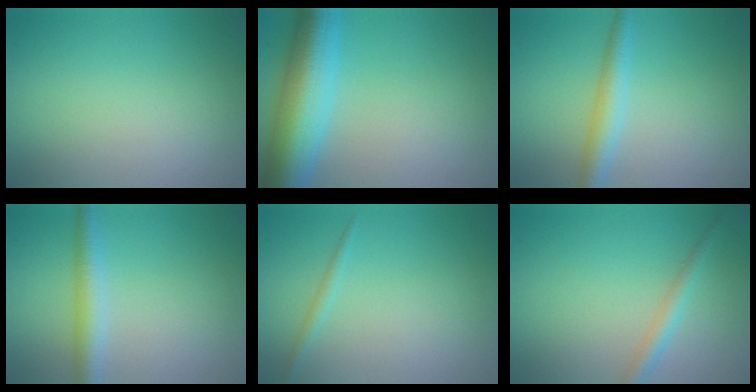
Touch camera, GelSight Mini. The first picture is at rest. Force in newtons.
{"total": 9.2, "press": 9.2, "slide": 0.4}
{"total": 2.9, "press": 2.9, "slide": 0.1}
{"total": 2.8, "press": 2.8, "slide": 0.0}
{"total": 0.8, "press": 0.8, "slide": 0.0}
{"total": 2.0, "press": 2.0, "slide": 0.1}